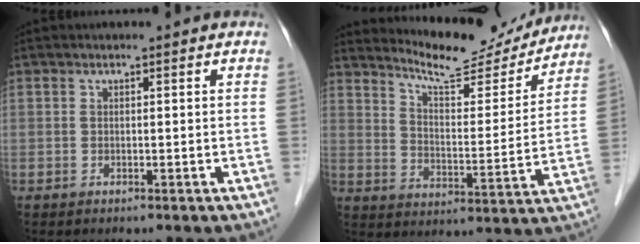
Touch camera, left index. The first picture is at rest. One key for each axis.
{"total": 14.5, "fx": 13.9, "fy": 2.2, "fz": 3.8, "tx": -0.064, "ty": -0.017, "tz": 0.197}